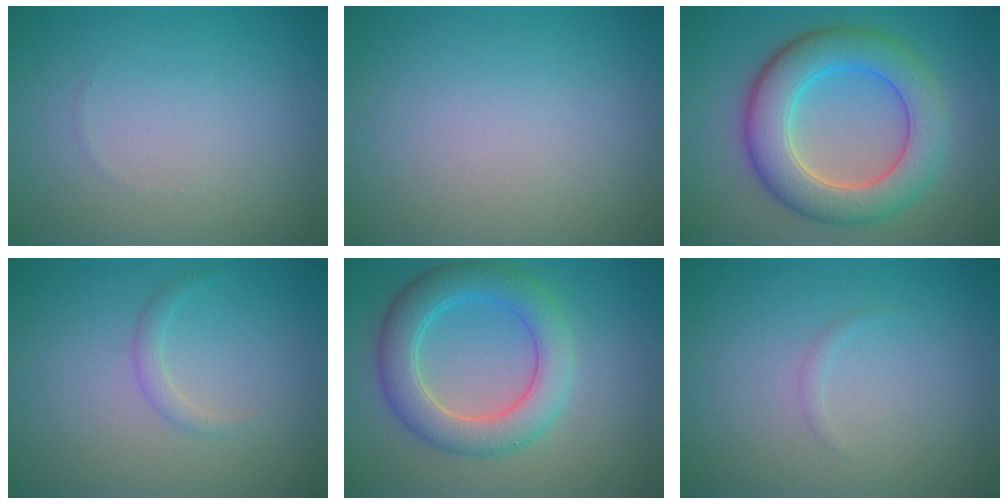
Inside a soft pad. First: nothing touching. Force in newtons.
{"total": 0.0}
{"total": 7.9, "press": 7.8, "slide": 0.3}
{"total": 1.0, "press": 1.0, "slide": 0.1}
{"total": 5.6, "press": 5.6, "slide": 0.2}
{"total": 0.5, "press": 0.5, "slide": 0.0}